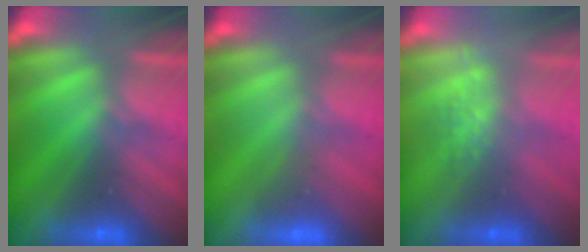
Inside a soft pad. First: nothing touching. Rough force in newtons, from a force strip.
{"total": 2.9}
{"total": 2.8}